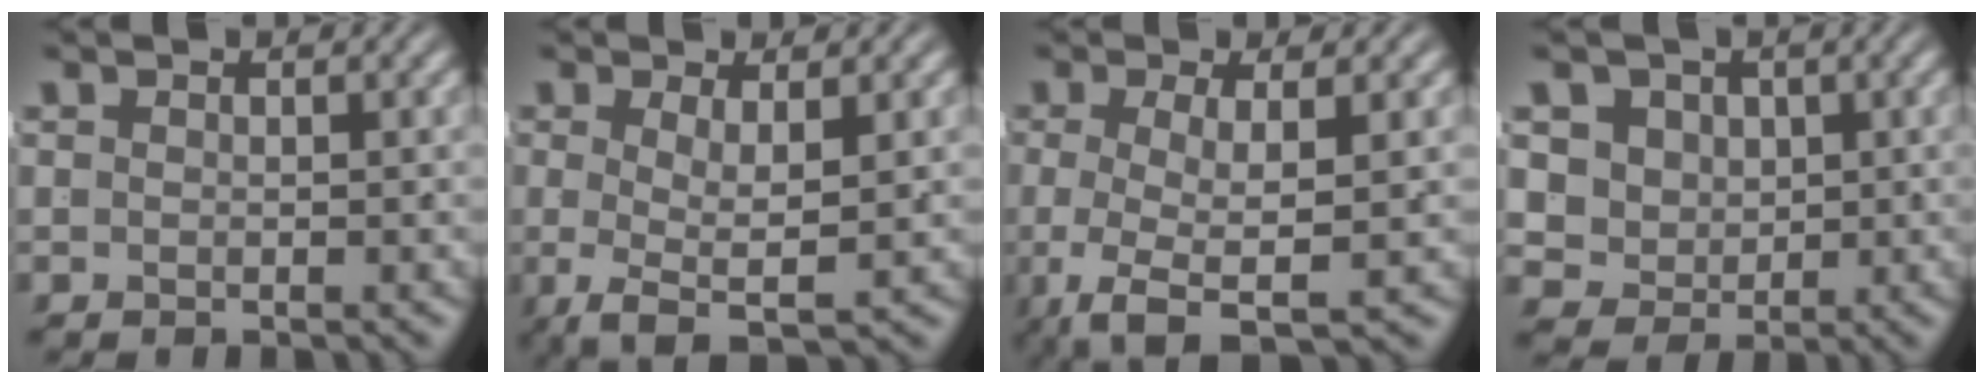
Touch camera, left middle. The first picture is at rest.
{"total": 4.1, "force": [-1.9, 1.0, 3.5], "torque": [-0.062, -0.032, -0.013]}
{"total": 5.4, "force": [-2.9, 1.6, 4.3], "torque": [-0.092, -0.039, -0.024]}
{"total": 8.9, "force": [0.3, 8.1, 3.8], "torque": [-0.111, -0.042, 0.015]}